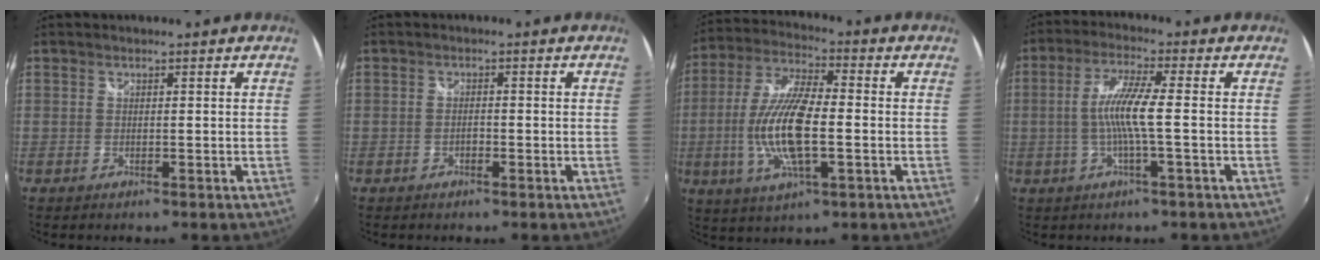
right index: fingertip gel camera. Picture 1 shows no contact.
{"total": 1.1, "force": [-0.6, 0.6, 0.7], "torque": [-0.014, 0.001, -0.012]}
{"total": 14.5, "force": [-2.3, 4.4, 13.6], "torque": [-0.277, -0.004, -0.045]}
{"total": 7.4, "force": [-1.0, -0.2, 7.3], "torque": [-0.151, 0.001, -0.018]}